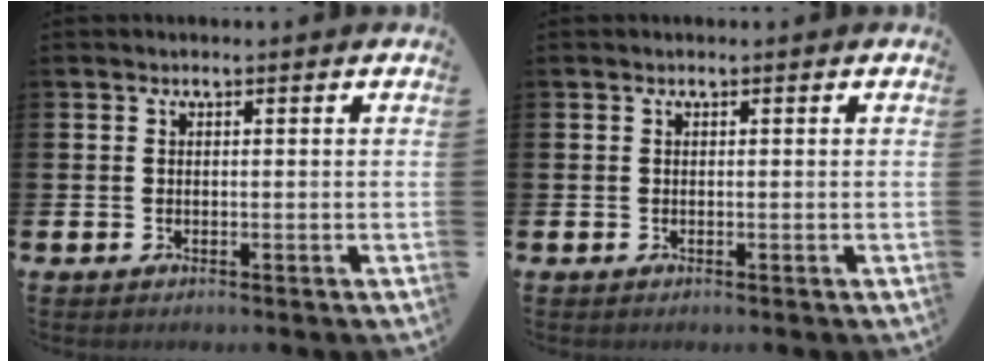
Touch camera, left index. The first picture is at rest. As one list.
[{"total": 0.0}]